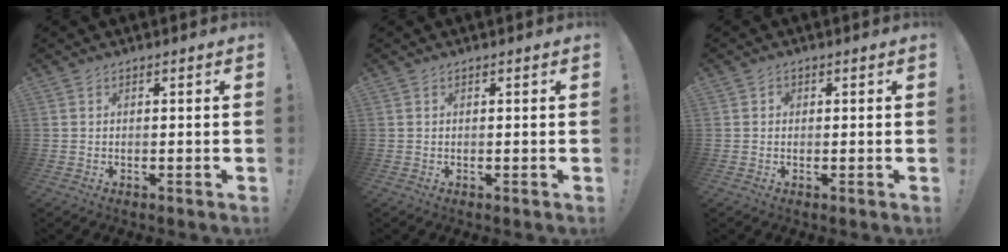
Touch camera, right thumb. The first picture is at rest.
{"total": 0.0}
{"total": 1.0, "force": [0.1, 0.9, 0.3], "torque": [0.002, -0.001, 0.000]}